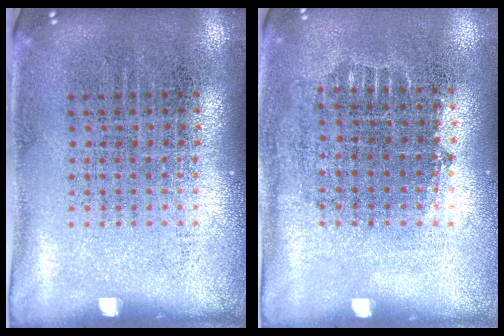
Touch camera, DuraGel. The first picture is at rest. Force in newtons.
{"total": 0.7, "press": 0.6, "slide": 0.3}